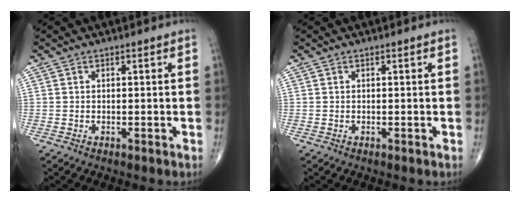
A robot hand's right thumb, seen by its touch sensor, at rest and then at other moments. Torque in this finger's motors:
{"motor_torque": [-0.01, 0.01, 0.11, 0.01, 0.00]}